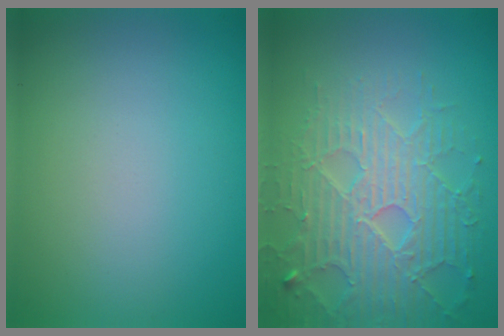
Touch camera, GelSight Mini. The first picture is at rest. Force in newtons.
{"total": 6.1, "press": 5.2, "slide": 3.1}